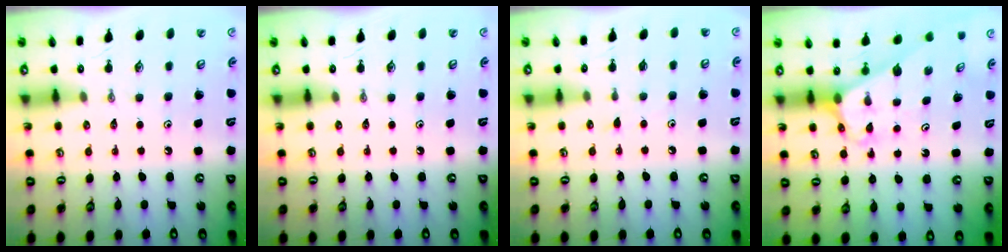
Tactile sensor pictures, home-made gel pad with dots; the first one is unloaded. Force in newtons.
{"total": 0.0}
{"total": 5.2, "press": 5.1, "slide": 0.4}
{"total": 3.1, "press": 3.1, "slide": 0.2}